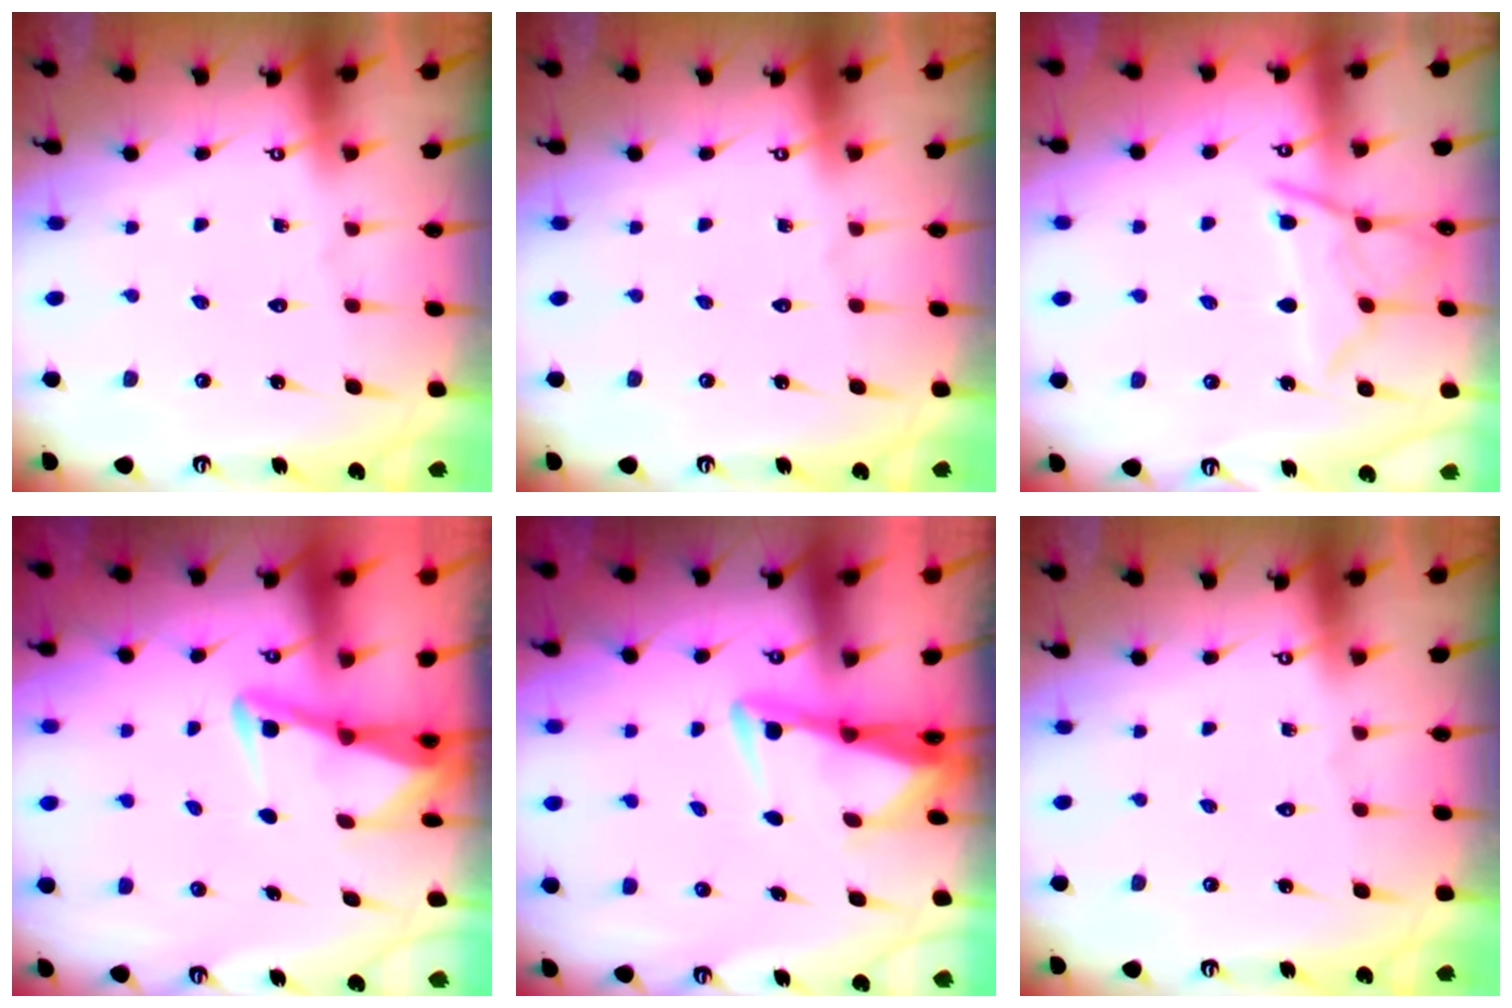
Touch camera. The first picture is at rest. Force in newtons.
{"total": 0.0}
{"total": 10.0, "press": 10.0, "slide": 0.9}
{"total": 3.0, "press": 3.0, "slide": 0.4}
{"total": 3.0, "press": 2.9, "slide": 0.9}
{"total": 0.0}